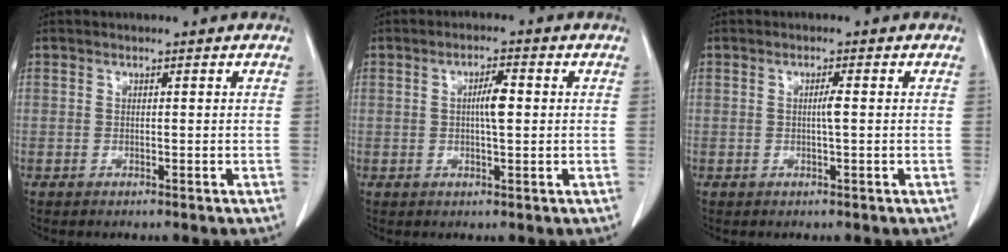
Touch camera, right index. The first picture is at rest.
{"total": 3.6, "force": [0.3, 0.6, 3.6], "torque": [-0.064, 0.003, 0.004]}
{"total": 1.5, "force": [0.0, -0.1, 1.5], "torque": [-0.030, 0.000, 0.000]}